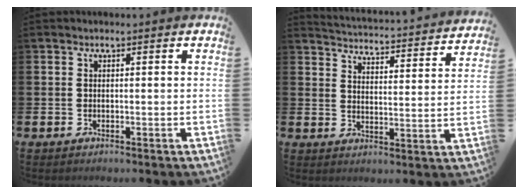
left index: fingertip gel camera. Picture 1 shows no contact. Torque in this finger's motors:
{"motor_torque": [0.48, -0.59, -0.01, 0.00]}